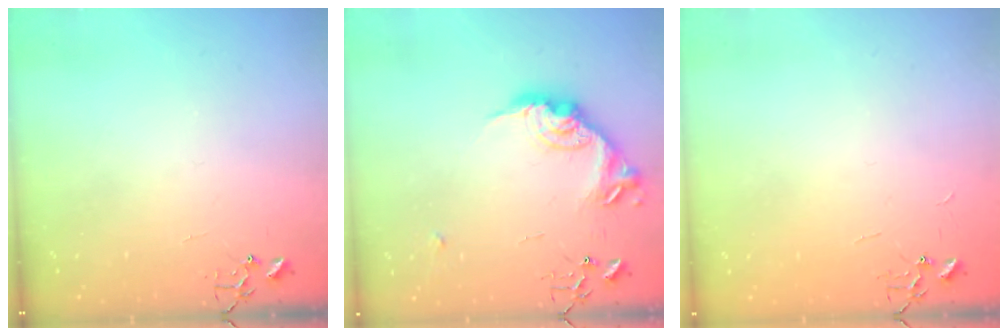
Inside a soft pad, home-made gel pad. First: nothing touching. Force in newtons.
{"total": 16.7, "press": 16.7, "slide": 0.9}
{"total": 1.8, "press": 1.8, "slide": 0.2}